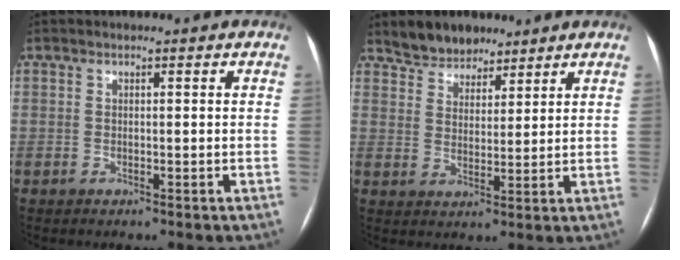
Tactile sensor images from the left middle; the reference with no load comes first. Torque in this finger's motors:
{"motor_torque": [0.06, -0.06, 0.01, 0.00]}